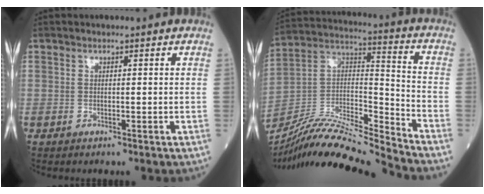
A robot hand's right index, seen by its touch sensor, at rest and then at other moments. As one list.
[{"total": 19.3, "force": [-18.2, -0.4, 6.5], "torque": [-0.127, 0.022, -0.324]}]